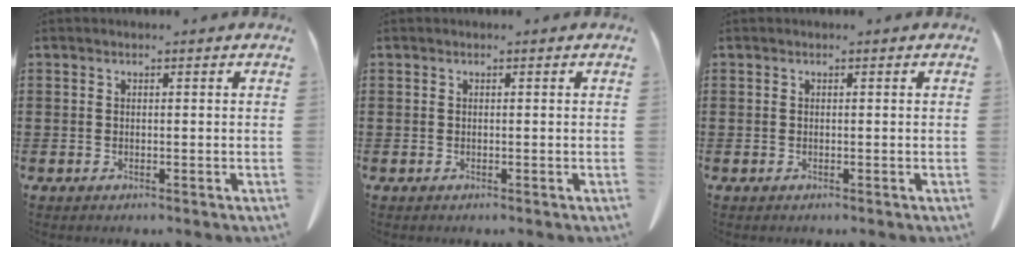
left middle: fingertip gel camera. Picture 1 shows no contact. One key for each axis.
{"total": 0.0}
{"total": 0.0}